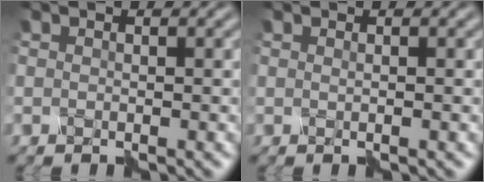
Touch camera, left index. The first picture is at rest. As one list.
[{"total": 0.5, "force": [0.4, -0.4, 0.0], "torque": [-0.001, -0.001, -0.002]}]